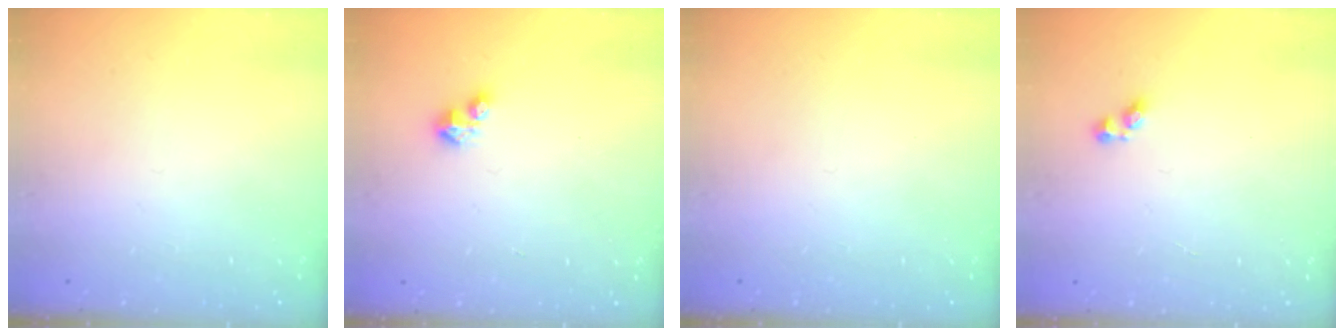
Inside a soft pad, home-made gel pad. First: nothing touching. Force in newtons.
{"total": 3.5, "press": 3.5, "slide": 0.4}
{"total": 0.0}
{"total": 3.1, "press": 3.1, "slide": 0.5}